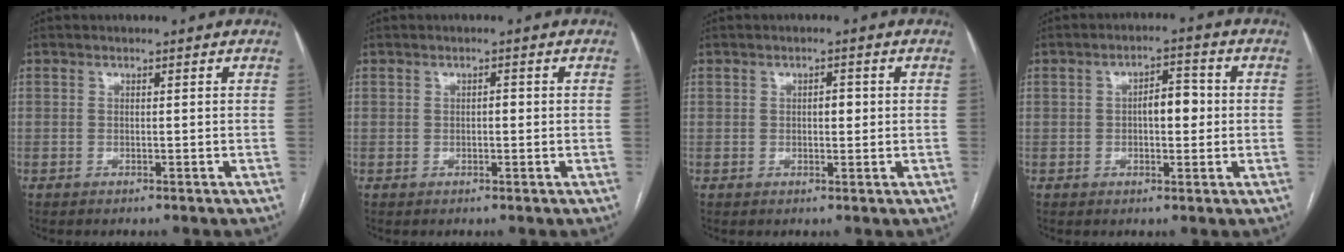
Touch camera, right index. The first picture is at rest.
{"total": 0.9, "force": [0.0, 0.5, 0.7], "torque": [-0.007, 0.005, -0.001]}
{"total": 1.8, "force": [0.2, 1.0, 1.5], "torque": [-0.020, 0.005, 0.003]}
{"total": 4.8, "force": [0.1, 2.3, 4.2], "torque": [-0.065, 0.015, 0.001]}